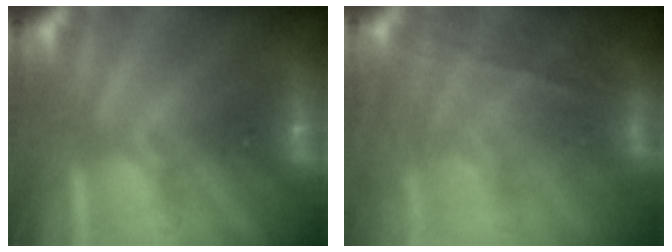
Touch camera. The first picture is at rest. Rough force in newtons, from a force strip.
{"total": 11.3}